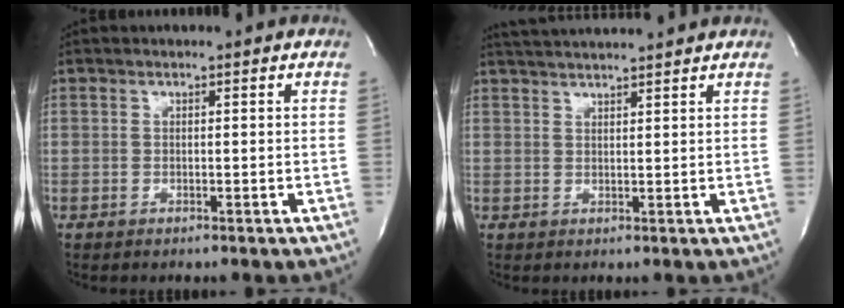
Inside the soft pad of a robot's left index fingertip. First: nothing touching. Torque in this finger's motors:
{"motor_torque": [0.30, -0.50, 0.07, 0.01]}